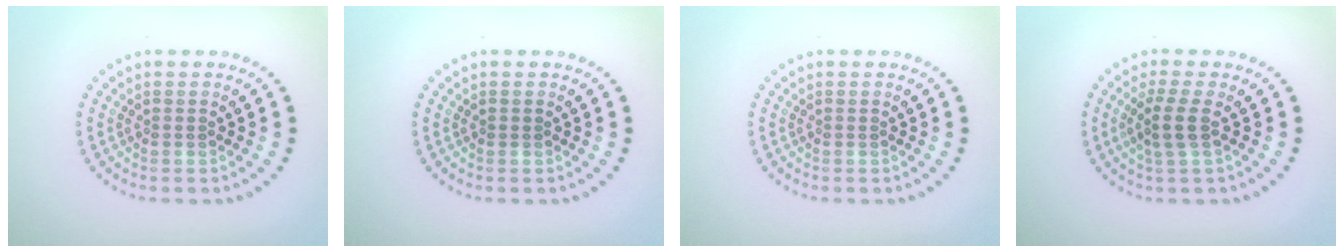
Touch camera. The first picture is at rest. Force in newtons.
{"total": 0.5, "press": 0.5, "slide": 0.1}
{"total": 0.0}
{"total": 2.3, "press": 1.8, "slide": 1.3}